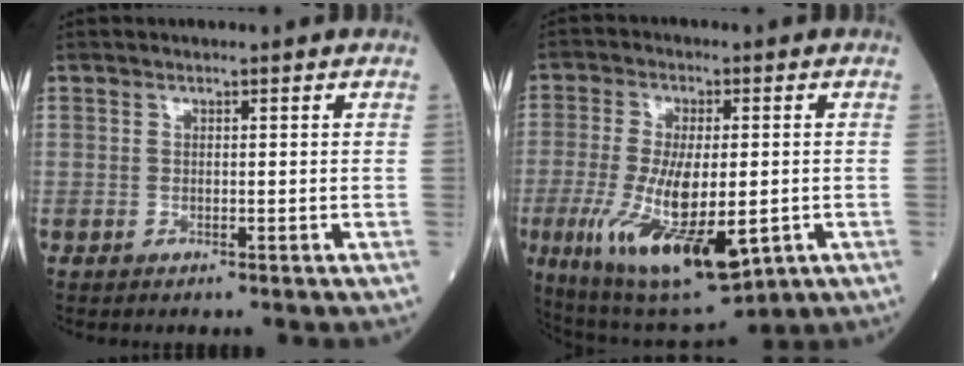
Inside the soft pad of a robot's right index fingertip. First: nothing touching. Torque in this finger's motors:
{"motor_torque": [1.21, -0.93, 1.05, 0.21]}